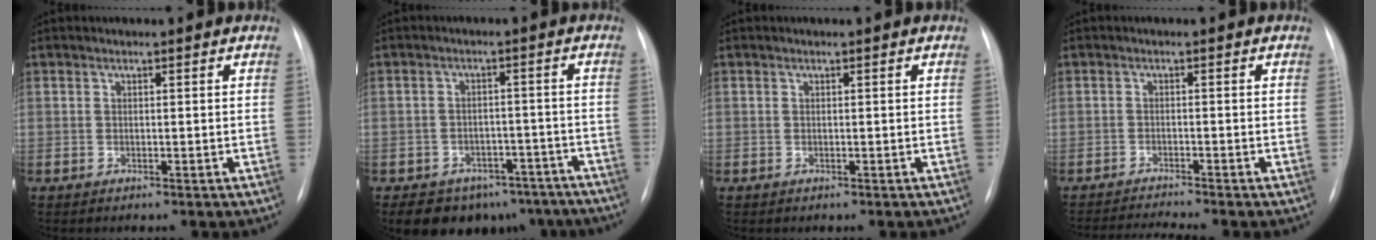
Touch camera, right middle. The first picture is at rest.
{"total": 12.3, "force": [-9.4, 7.2, 3.4], "torque": [-0.028, 0.023, -0.110]}
{"total": 0.0}
{"total": 4.7, "force": [-4.3, -1.7, 1.1], "torque": [-0.022, -0.016, -0.072]}